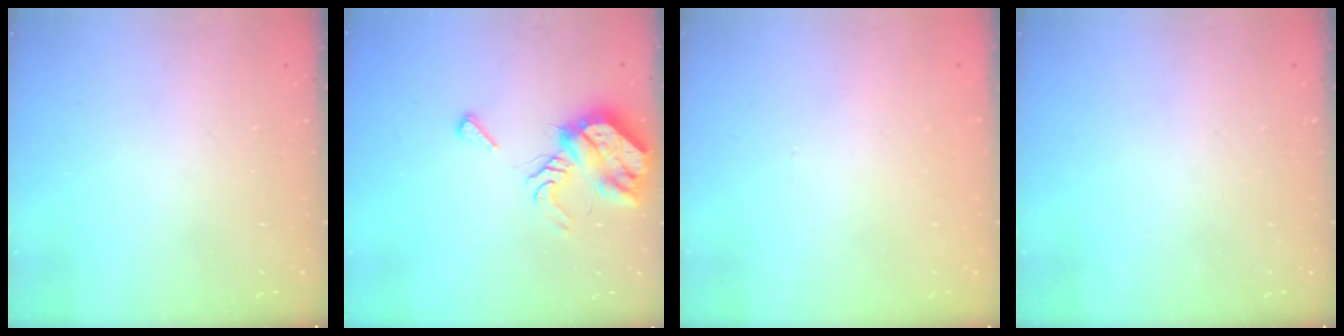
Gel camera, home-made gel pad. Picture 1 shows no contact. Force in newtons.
{"total": 9.9, "press": 9.8, "slide": 1.1}
{"total": 0.5, "press": 0.5, "slide": 0.2}
{"total": 0.0}